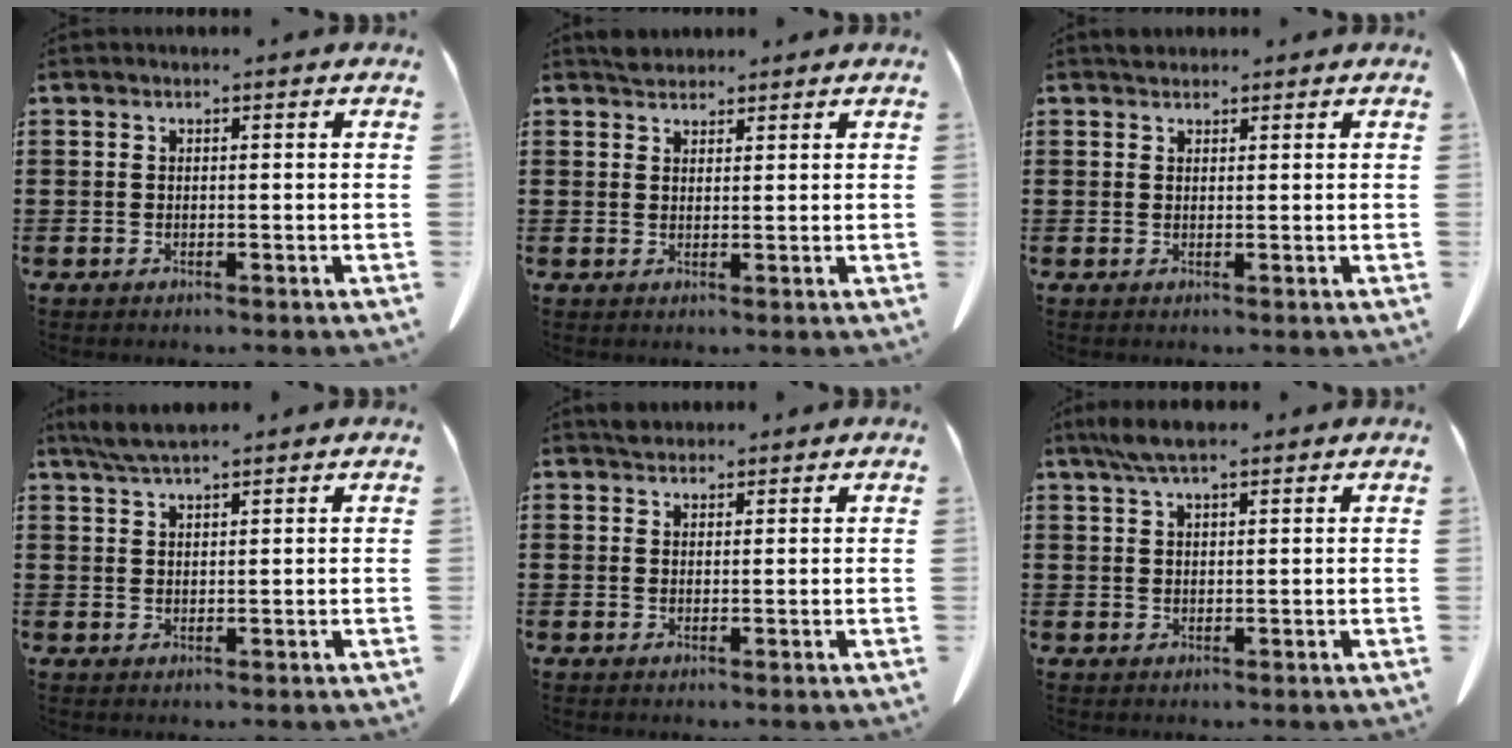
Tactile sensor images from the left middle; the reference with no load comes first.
{"total": 2.0, "force": [1.8, 0.7, 0.1], "torque": [-0.008, 0.001, 0.038]}
{"total": 1.2, "force": [1.1, 0.5, 0.1], "torque": [-0.006, 0.000, 0.023]}
{"total": 3.3, "force": [2.8, 0.4, 1.8], "torque": [-0.043, -0.004, 0.053]}
{"total": 1.8, "force": [1.7, 0.7, 0.2], "torque": [-0.008, 0.001, 0.034]}
{"total": 4.1, "force": [2.8, 1.0, 2.8], "torque": [-0.061, 0.001, 0.053]}